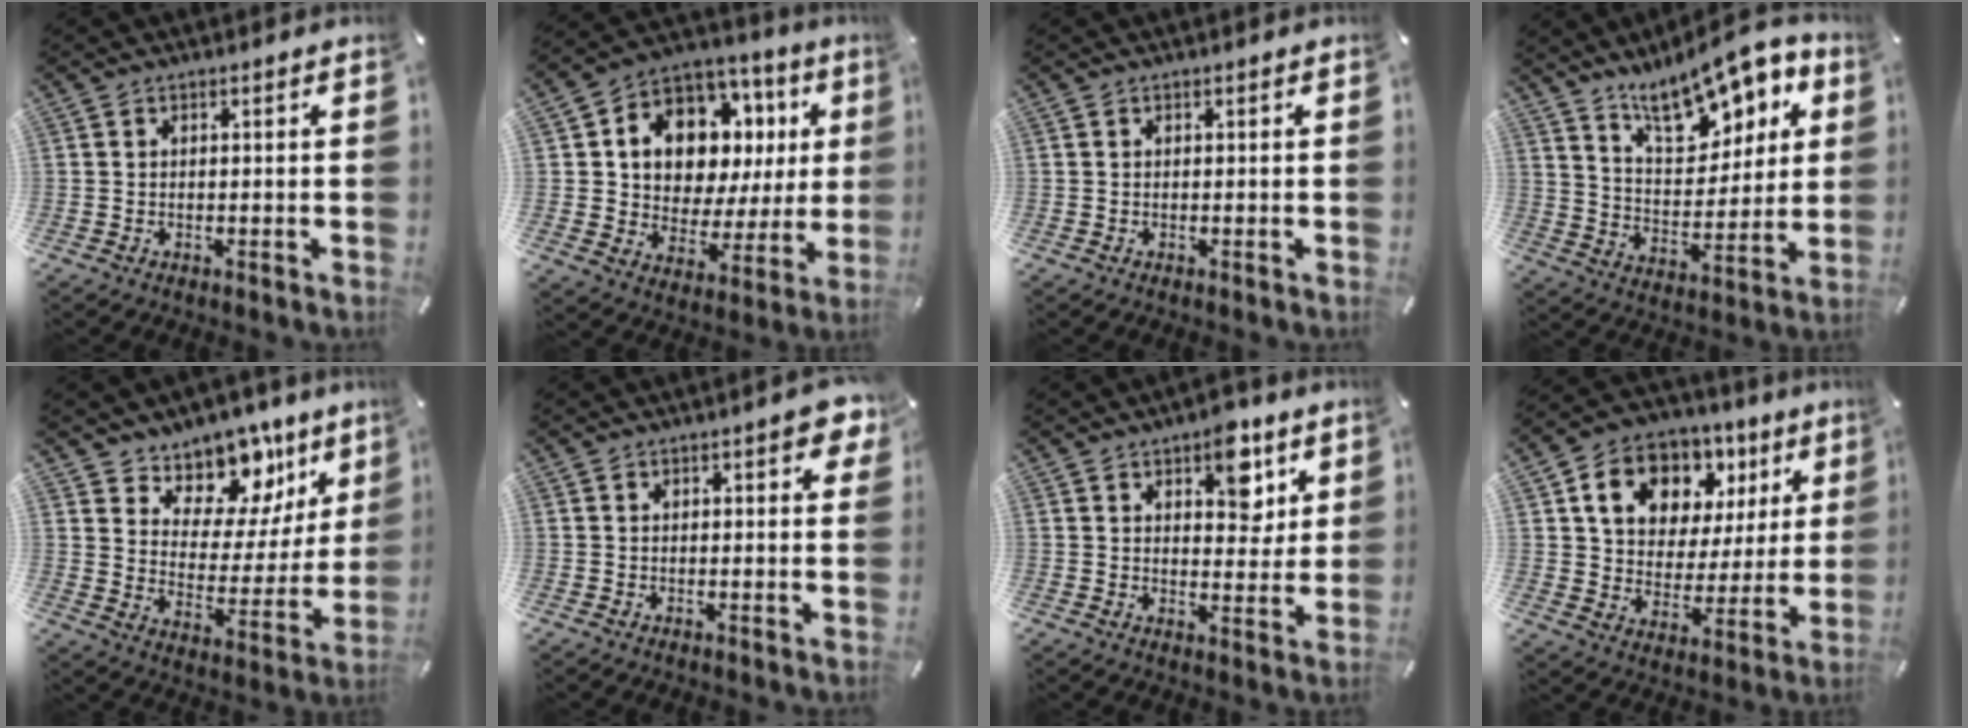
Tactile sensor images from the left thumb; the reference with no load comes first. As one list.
[{"total": 12.3, "force": [4.7, 9.7, 6.1], "torque": [-0.106, -0.038, 0.091]}, {"total": 0.0}, {"total": 16.0, "force": [11.6, 7.3, 8.3], "torque": [-0.137, -0.067, 0.201]}, {"total": 12.1, "force": [9.3, 7.4, 2.0], "torque": [-0.026, -0.100, 0.166]}, {"total": 4.3, "force": [1.7, 1.7, 3.5], "torque": [-0.047, -0.002, 0.024]}, {"total": 9.5, "force": [5.2, 5.6, 5.7], "torque": [-0.047, -0.028, 0.082]}, {"total": 14.3, "force": [7.1, 10.8, 6.3], "torque": [-0.108, -0.029, 0.131]}]